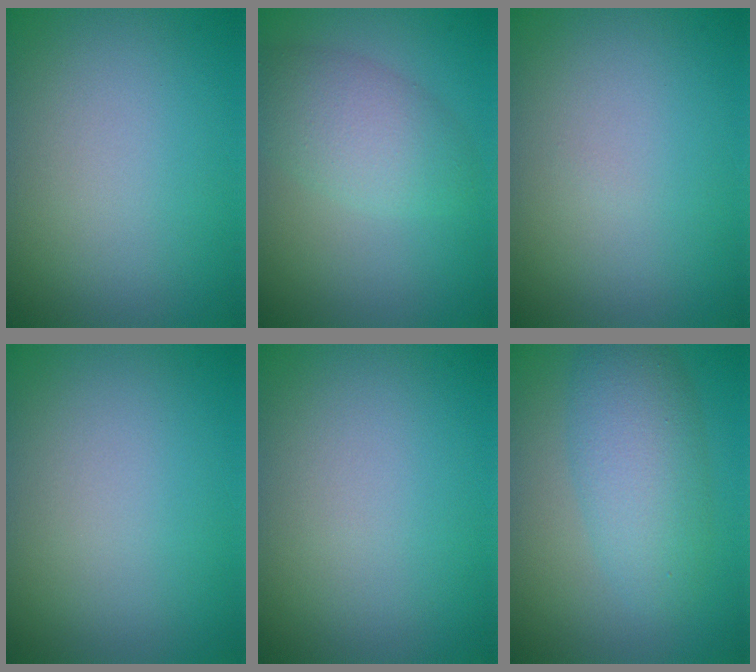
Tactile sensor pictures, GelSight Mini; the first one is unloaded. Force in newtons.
{"total": 4.0, "press": 4.0, "slide": 0.2}
{"total": 0.0}
{"total": 0.0}
{"total": 0.0}
{"total": 4.8, "press": 4.8, "slide": 0.1}